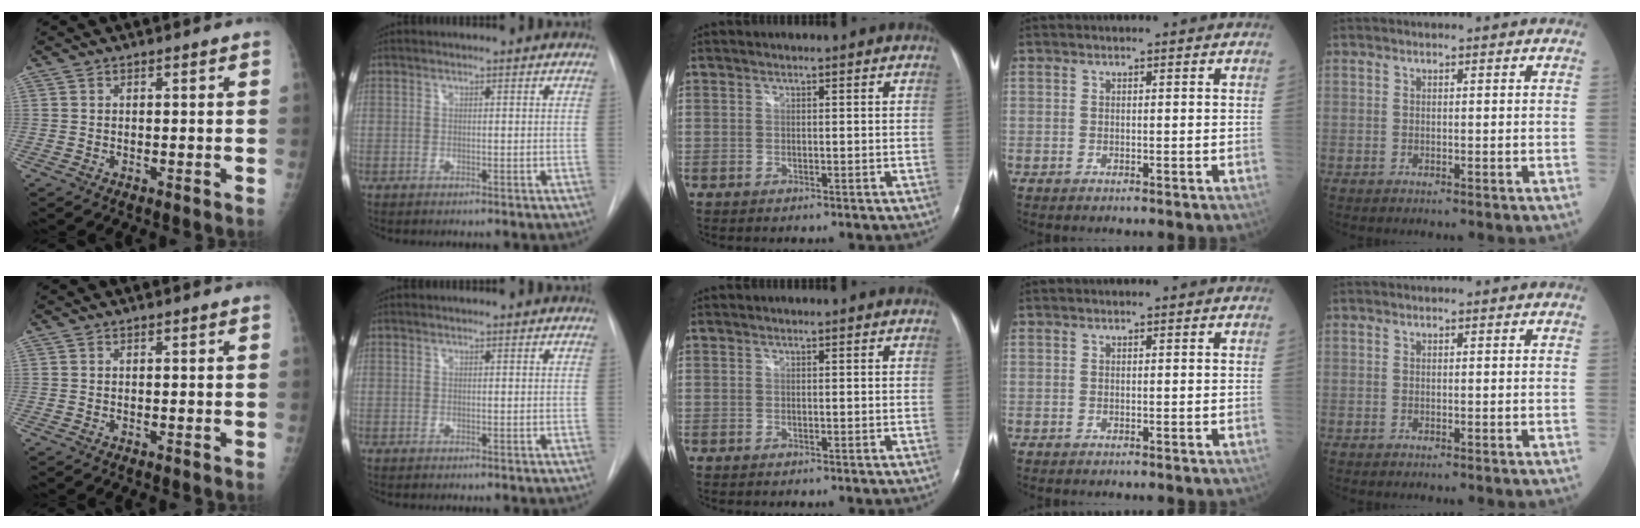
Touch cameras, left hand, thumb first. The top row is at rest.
{}